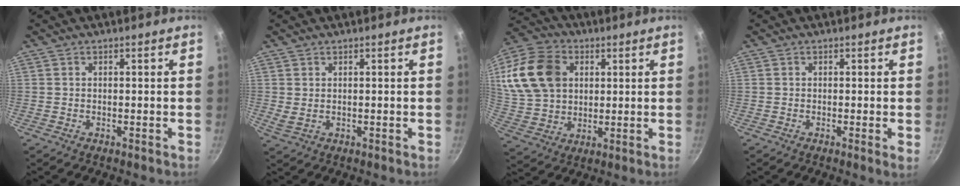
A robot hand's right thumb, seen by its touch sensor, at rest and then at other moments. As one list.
[{"total": 1.5, "force": [0.7, 0.7, 1.1], "torque": [-0.021, -0.004, 0.017]}, {"total": 18.0, "force": [4.6, 13.6, 10.9], "torque": [-0.198, 0.005, 0.088]}, {"total": 1.1, "force": [0.0, -0.2, 1.1], "torque": [-0.016, -0.007, -0.005]}]